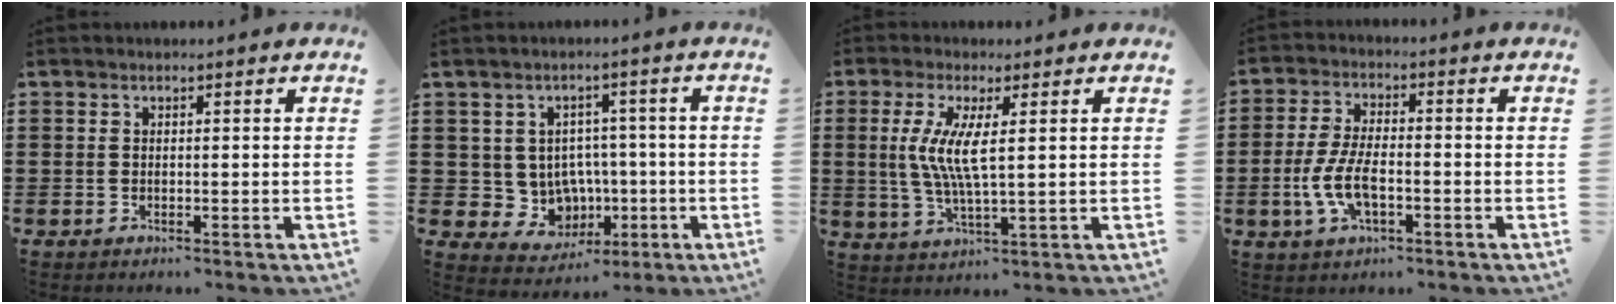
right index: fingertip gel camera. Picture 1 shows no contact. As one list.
[{"total": 6.2, "force": [0.2, 5.8, 2.1], "torque": [-0.048, -0.006, 0.011]}, {"total": 6.7, "force": [1.1, 1.1, 6.5], "torque": [-0.140, -0.008, 0.013]}, {"total": 7.2, "force": [-2.1, 3.1, 6.1], "torque": [-0.138, -0.004, -0.044]}]